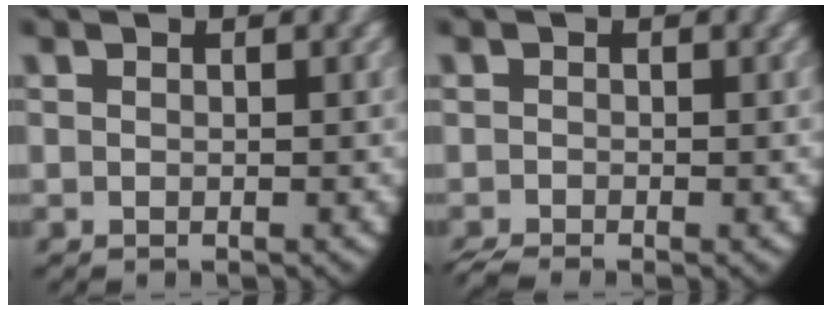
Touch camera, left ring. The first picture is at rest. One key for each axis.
{"total": 1.6, "fx": -1.4, "fy": 0.5, "fz": 0.5, "tx": -0.008, "ty": -0.012, "tz": -0.019}